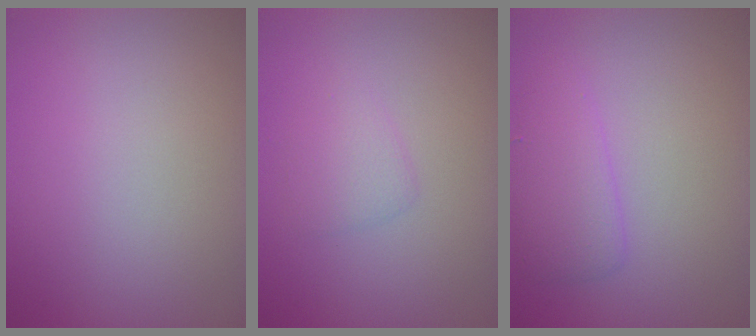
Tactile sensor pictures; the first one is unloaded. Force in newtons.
{"total": 1.6, "press": 1.6, "slide": 0.0}
{"total": 2.6, "press": 2.6, "slide": 0.1}